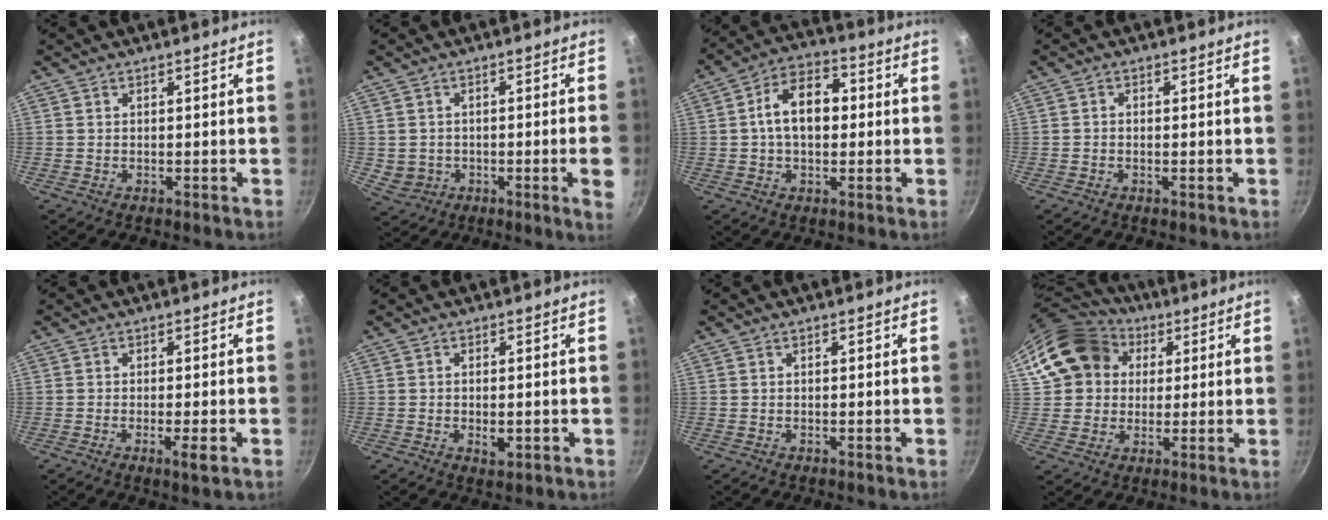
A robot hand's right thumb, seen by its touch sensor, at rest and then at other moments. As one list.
[{"total": 6.9, "force": [-1.0, 2.6, 6.4], "torque": [-0.090, 0.008, -0.003]}, {"total": 11.0, "force": [0.7, 7.2, 8.3], "torque": [-0.105, 0.028, -0.002]}, {"total": 0.8, "force": [-0.3, 0.7, 0.4], "torque": [-0.008, 0.004, -0.006]}, {"total": 3.2, "force": [-1.2, 0.4, 2.9], "torque": [-0.056, 0.001, -0.020]}, {"total": 2.7, "force": [-0.6, 1.4, 2.3], "torque": [-0.040, -0.003, -0.008]}, {"total": 0.0}, {"total": 15.2, "force": [4.4, 13.0, 6.5], "torque": [-0.095, 0.024, 0.073]}]